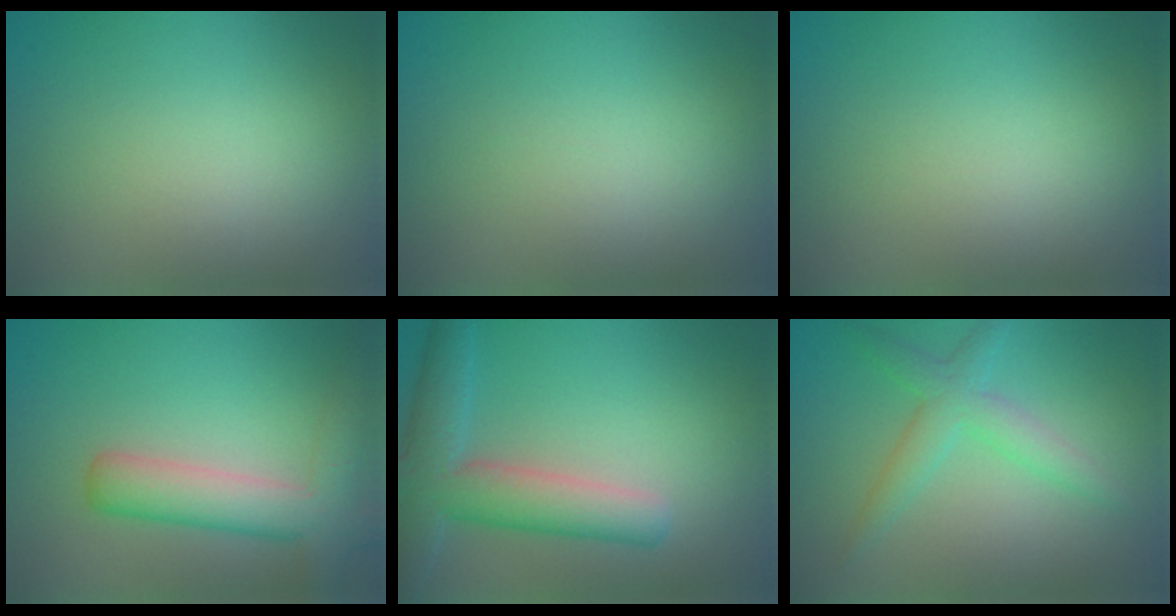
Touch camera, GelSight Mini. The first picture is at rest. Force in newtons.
{"total": 0.0}
{"total": 0.0}
{"total": 5.6, "press": 5.6, "slide": 0.4}
{"total": 6.5, "press": 6.5, "slide": 0.3}
{"total": 3.2, "press": 3.2, "slide": 0.1}